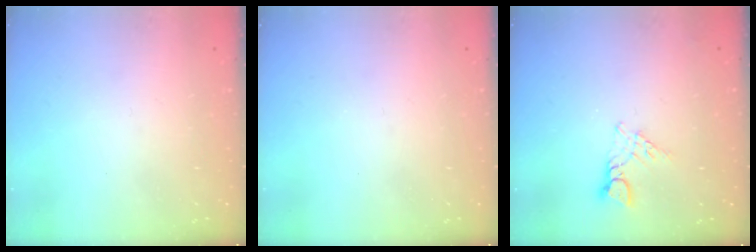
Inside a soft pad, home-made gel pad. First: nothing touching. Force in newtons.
{"total": 0.0}
{"total": 3.4, "press": 3.4, "slide": 0.4}